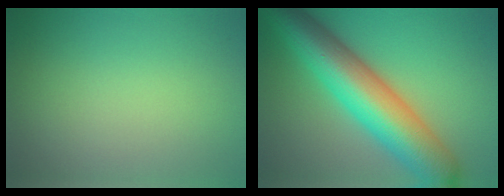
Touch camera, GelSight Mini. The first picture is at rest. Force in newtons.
{"total": 11.1, "press": 11.1, "slide": 0.3}